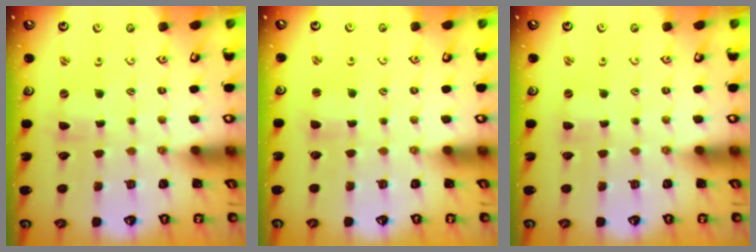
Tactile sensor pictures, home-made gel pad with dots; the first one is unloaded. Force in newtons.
{"total": 0.9, "press": 0.9, "slide": 0.1}
{"total": 0.0}